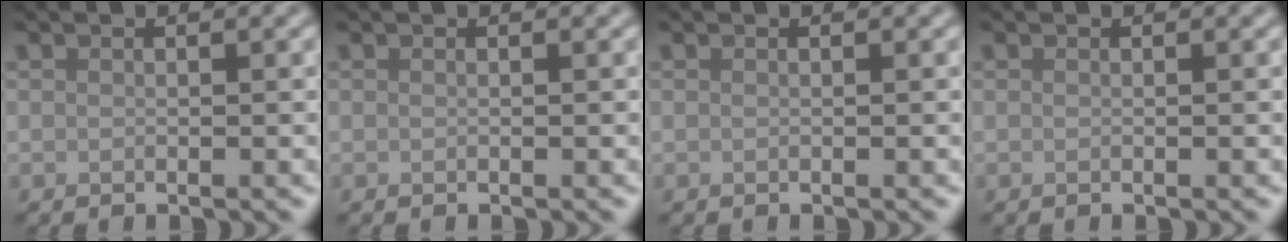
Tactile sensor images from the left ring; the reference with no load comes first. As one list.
[{"total": 0.0}, {"total": 0.0}, {"total": 0.0}]